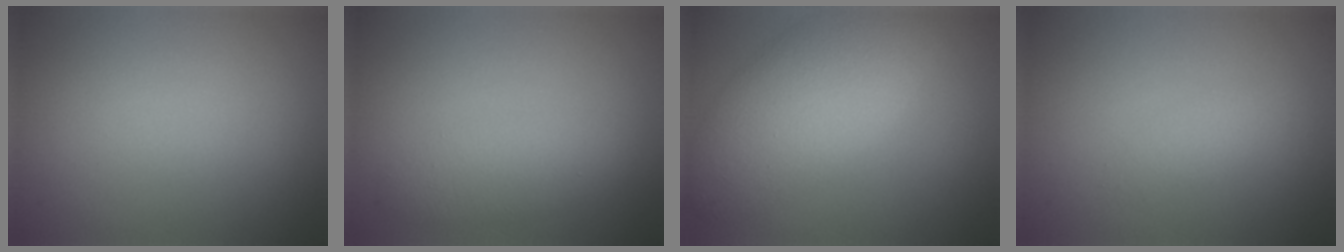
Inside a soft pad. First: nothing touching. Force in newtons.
{"total": 2.6, "press": 2.6, "slide": 0.1}
{"total": 7.3, "press": 7.3, "slide": 0.5}
{"total": 1.2, "press": 1.2, "slide": 0.1}